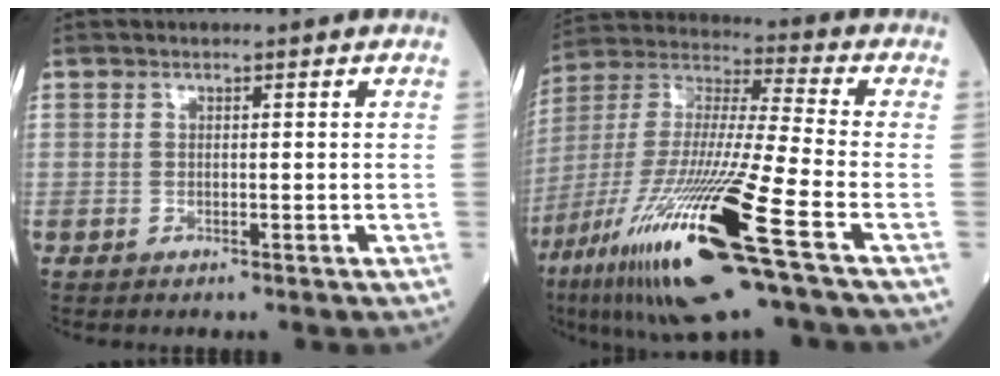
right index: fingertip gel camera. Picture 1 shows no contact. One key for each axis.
{"total": 24.9, "fx": -11.5, "fy": 1.1, "fz": 22.0, "tx": -0.441, "ty": -0.063, "tz": -0.213}